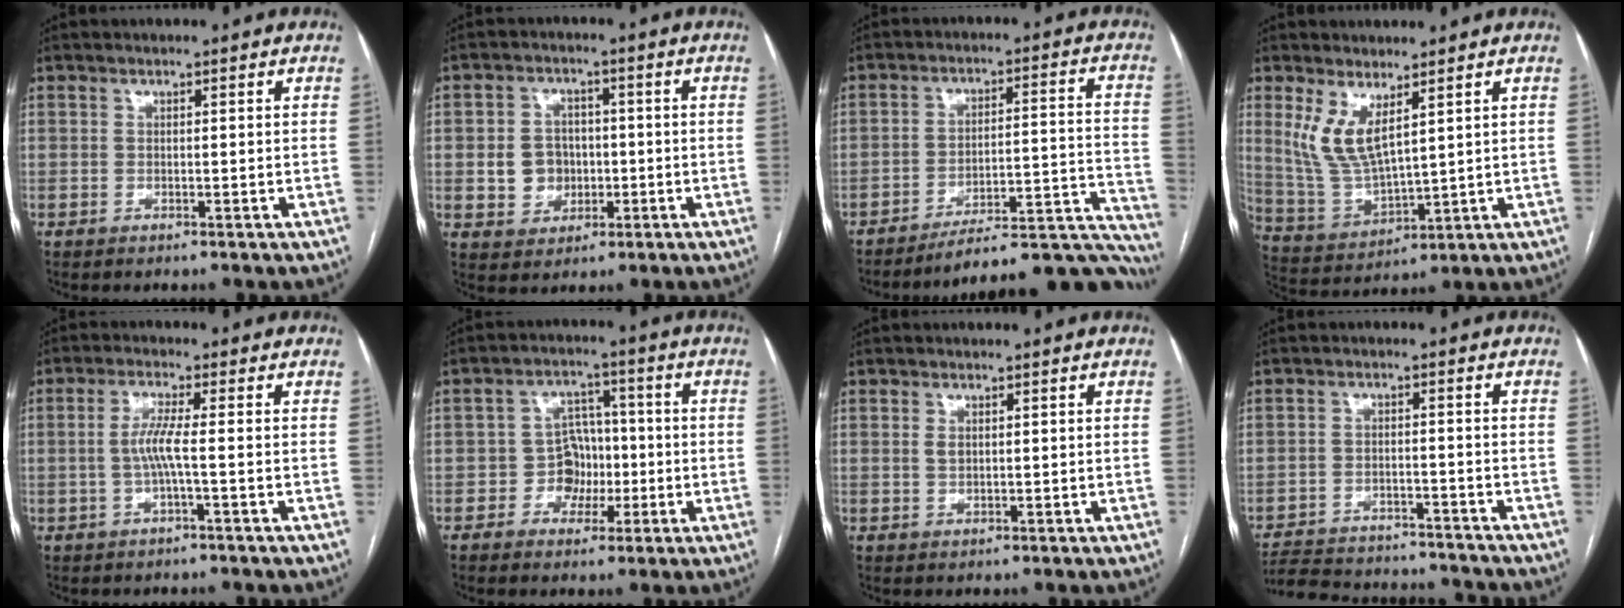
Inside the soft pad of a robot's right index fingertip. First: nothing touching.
{"total": 6.0, "force": [-0.6, 5.4, 2.5], "torque": [-0.048, 0.013, -0.003]}
{"total": 21.0, "force": [-19.7, 2.0, 6.8], "torque": [-0.007, 0.043, -0.261]}
{"total": 8.3, "force": [4.0, 2.7, 6.8], "torque": [-0.151, -0.008, 0.095]}
{"total": 3.6, "force": [-0.6, -0.3, 3.6], "torque": [-0.073, 0.005, -0.011]}
{"total": 5.6, "force": [-1.4, 5.0, 2.3], "torque": [-0.030, 0.021, -0.022]}
{"total": 1.2, "force": [0.3, 0.7, 0.9], "torque": [-0.015, -0.001, 0.006]}
{"total": 16.4, "force": [-15.4, 3.1, 4.7], "torque": [-0.111, -0.002, -0.215]}